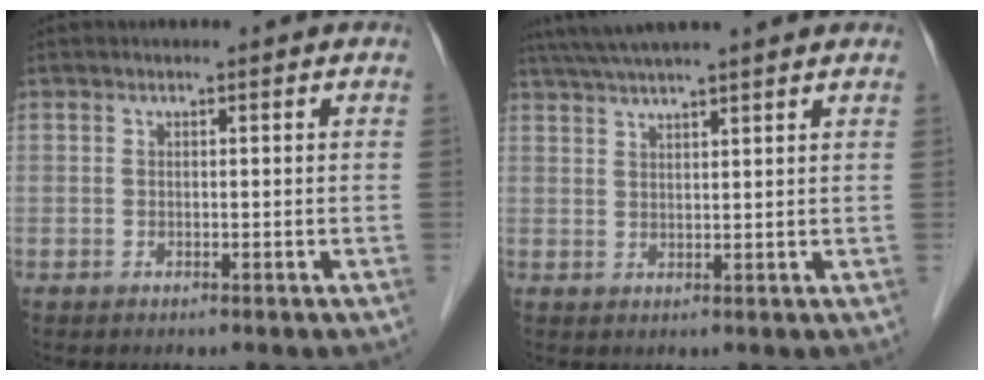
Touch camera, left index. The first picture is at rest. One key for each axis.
{"total": 9.8, "fx": 8.4, "fy": -0.1, "fz": 5.1, "tx": -0.088, "ty": 0.046, "tz": 0.122}